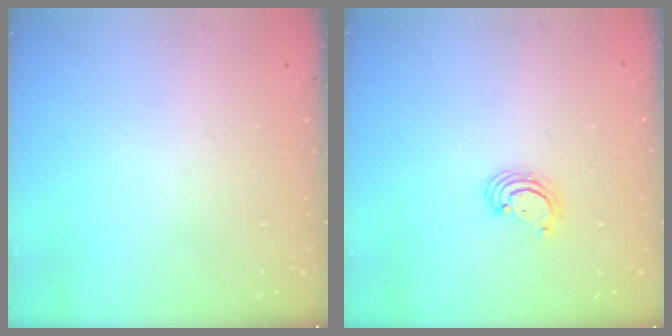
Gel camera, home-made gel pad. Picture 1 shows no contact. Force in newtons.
{"total": 2.4, "press": 2.4, "slide": 0.2}